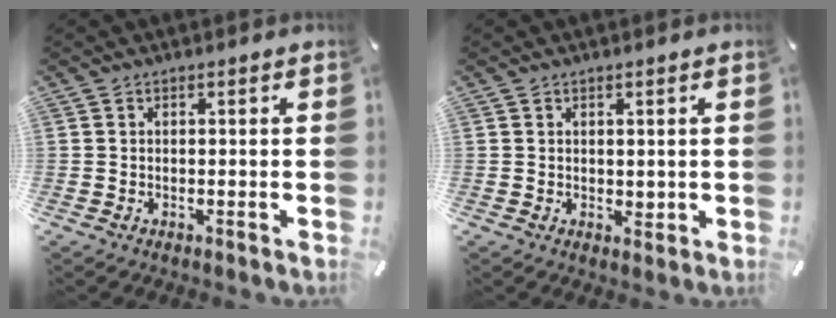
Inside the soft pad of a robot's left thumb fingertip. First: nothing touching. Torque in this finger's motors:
{"motor_torque": [0.00, 0.00, -0.28, -0.26, 0.00]}